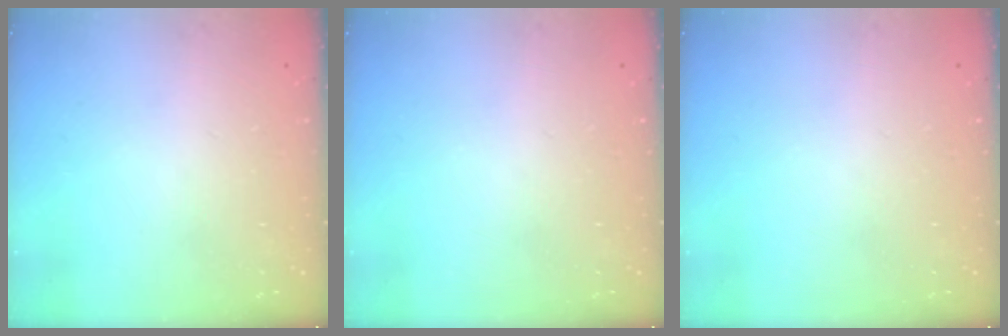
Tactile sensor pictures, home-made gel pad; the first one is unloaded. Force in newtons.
{"total": 0.0}
{"total": 0.0}